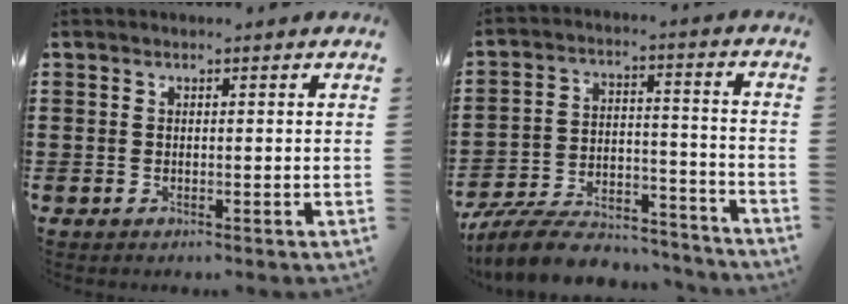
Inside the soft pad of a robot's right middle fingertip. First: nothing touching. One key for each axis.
{"total": 9.6, "fx": -8.8, "fy": 1.8, "fz": 3.3, "tx": -0.059, "ty": 0.022, "tz": -0.170}